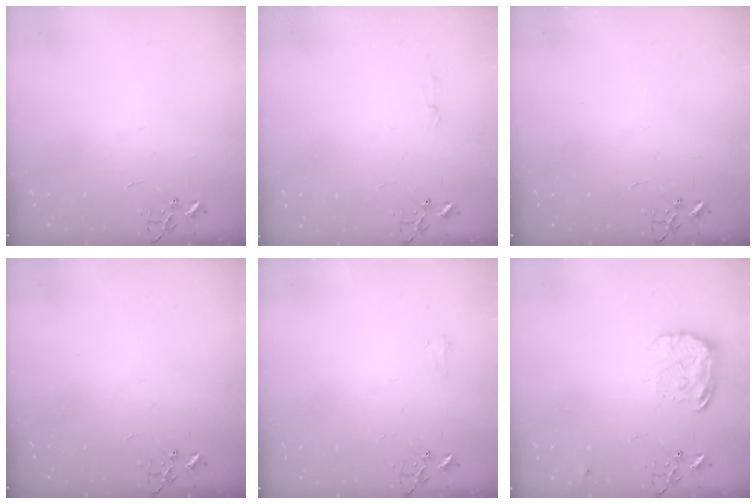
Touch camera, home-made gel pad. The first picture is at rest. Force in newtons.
{"total": 3.3, "press": 3.2, "slide": 0.4}
{"total": 0.0}
{"total": 0.0}
{"total": 4.8, "press": 4.7, "slide": 0.6}
{"total": 12.7, "press": 12.6, "slide": 0.7}